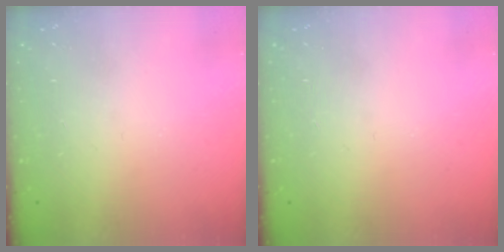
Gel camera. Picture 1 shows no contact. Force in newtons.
{"total": 0.0}